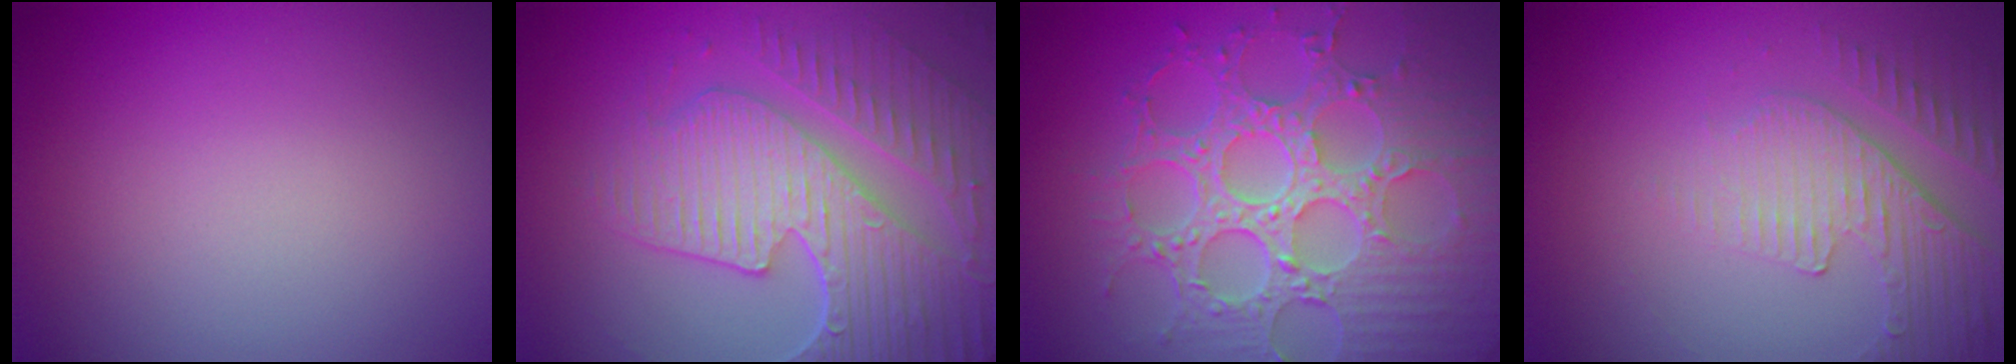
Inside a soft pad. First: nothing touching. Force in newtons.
{"total": 8.8, "press": 6.4, "slide": 6.1}
{"total": 8.8, "press": 6.6, "slide": 5.9}
{"total": 4.2, "press": 3.0, "slide": 2.9}